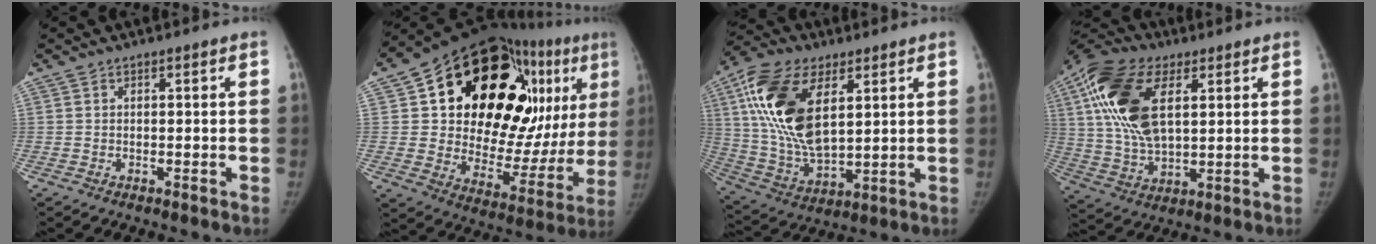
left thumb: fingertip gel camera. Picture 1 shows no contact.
{"total": 35.9, "force": [12.5, 18.4, 28.1], "torque": [-0.355, 0.009, 0.200]}
{"total": 20.6, "force": [6.6, 10.9, 16.2], "torque": [-0.311, -0.018, 0.125]}
{"total": 19.4, "force": [5.8, 10.5, 15.2], "torque": [-0.297, -0.003, 0.105]}